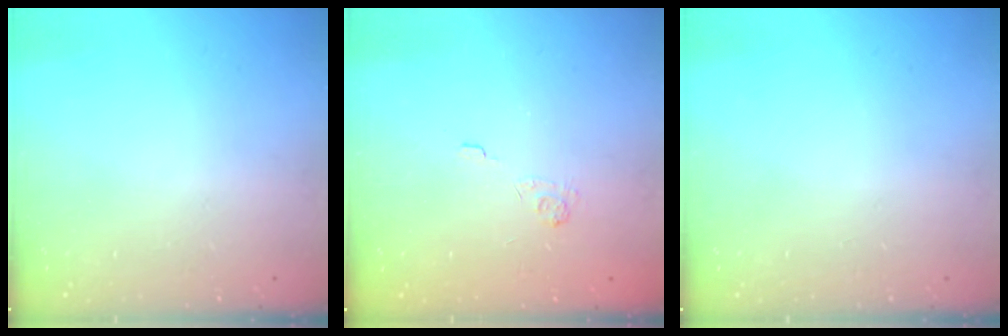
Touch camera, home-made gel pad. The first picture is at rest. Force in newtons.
{"total": 2.1, "press": 1.5, "slide": 1.4}
{"total": 0.0}